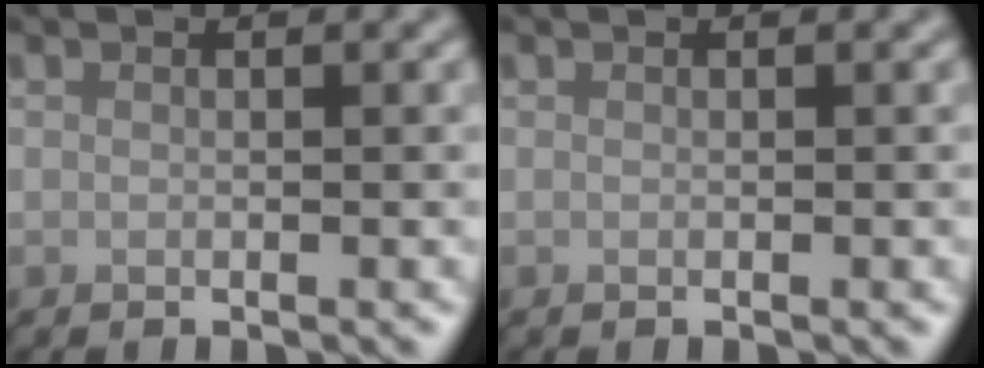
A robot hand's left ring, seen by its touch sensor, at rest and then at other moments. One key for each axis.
{"total": 0.0}